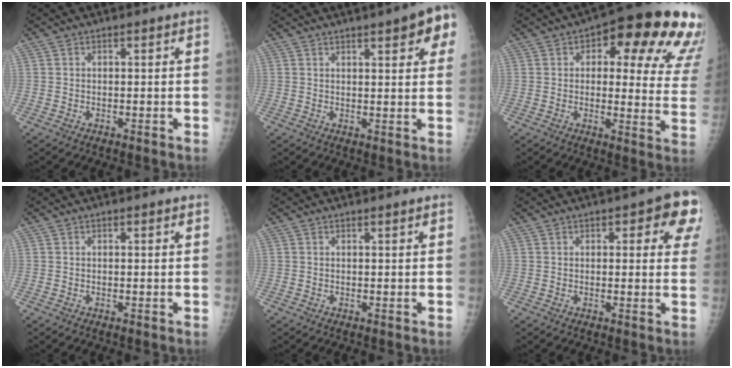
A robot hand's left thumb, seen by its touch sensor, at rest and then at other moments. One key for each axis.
{"total": 8.0, "fx": 4.1, "fy": 2.1, "fz": 6.5, "tx": -0.059, "ty": -0.008, "tz": 0.045}
{"total": 21.9, "fx": 10.9, "fy": 8.5, "fz": 17.1, "tx": -0.166, "ty": -0.021, "tz": 0.119}
{"total": 0.7, "fx": 0.4, "fy": 0.2, "fz": 0.5, "tx": -0.008, "ty": 0.001, "tz": 0.004}
{"total": 0.5, "fx": 0.4, "fy": -0.1, "fz": 0.3, "tx": -0.009, "ty": -0.001, "tz": 0.009}
{"total": 9.1, "fx": 3.8, "fy": 3.5, "fz": 7.4, "tx": -0.051, "ty": -0.006, "tz": 0.036}